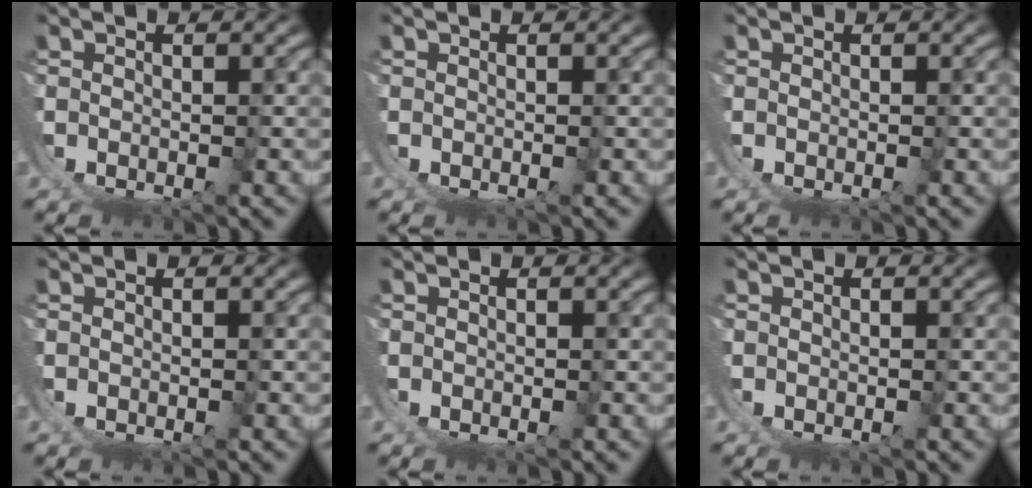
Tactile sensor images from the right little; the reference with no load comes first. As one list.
[{"total": 0.0}, {"total": 0.0}, {"total": 0.0}, {"total": 0.0}, {"total": 0.0}]